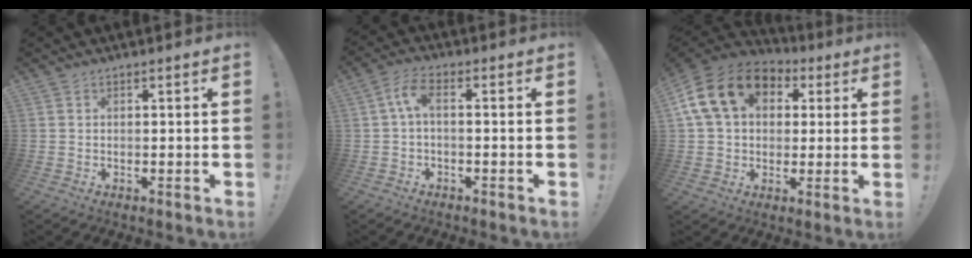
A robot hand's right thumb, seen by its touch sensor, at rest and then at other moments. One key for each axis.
{"total": 5.4, "fx": -0.1, "fy": 1.6, "fz": 5.2, "tx": -0.109, "ty": -0.001, "tz": -0.004}
{"total": 17.3, "fx": 5.6, "fy": 12.4, "fz": 10.7, "tx": -0.179, "ty": 0.003, "tz": 0.106}